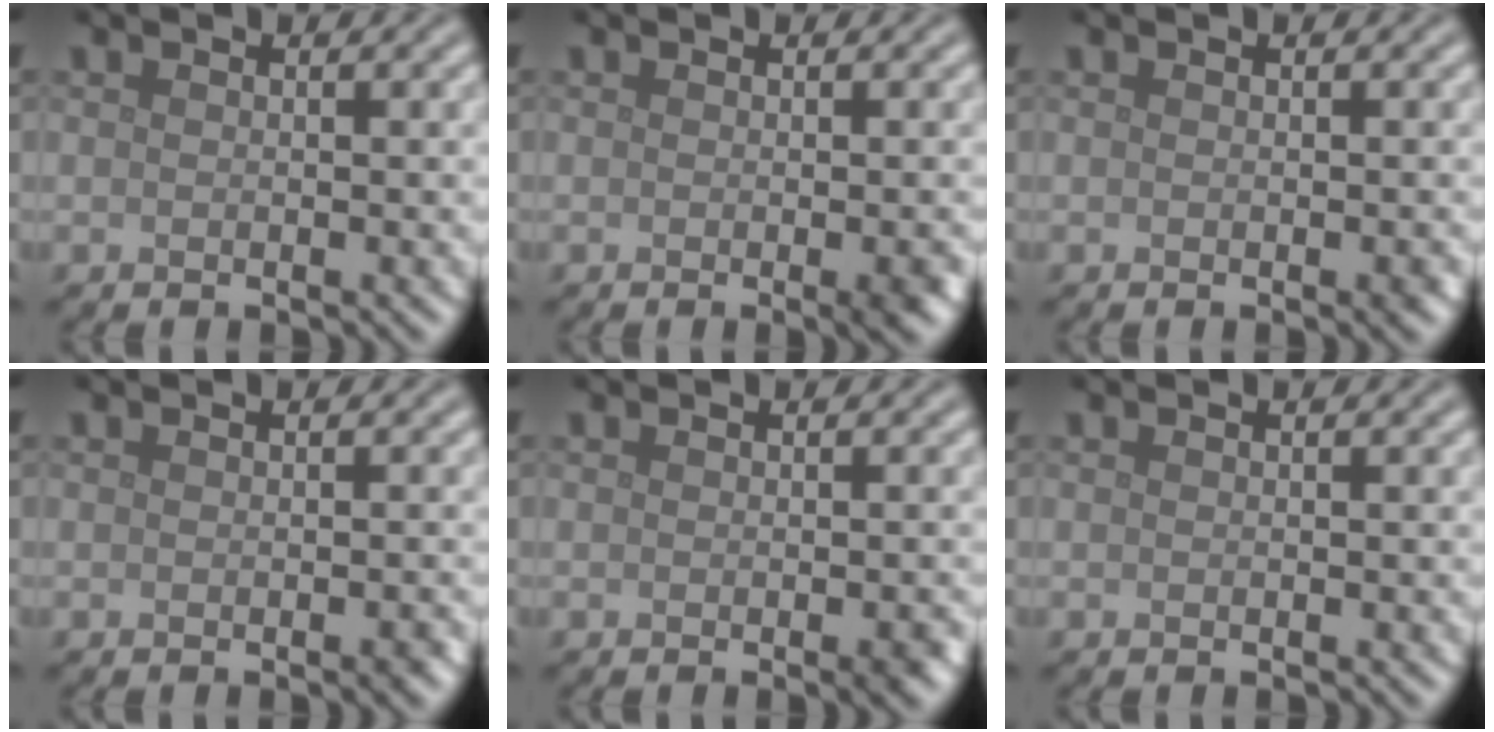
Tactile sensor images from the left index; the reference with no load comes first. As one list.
[{"total": 1.7, "force": [-0.4, 0.3, 1.6], "torque": [-0.017, -0.002, -0.005]}, {"total": 0.7, "force": [-0.2, 0.1, 0.6], "torque": [-0.008, 0.000, -0.002]}, {"total": 0.8, "force": [-0.4, 0.1, 0.7], "torque": [-0.009, 0.000, -0.004]}, {"total": 1.2, "force": [-0.4, 0.2, 1.1], "torque": [-0.013, -0.001, -0.006]}, {"total": 0.0}]